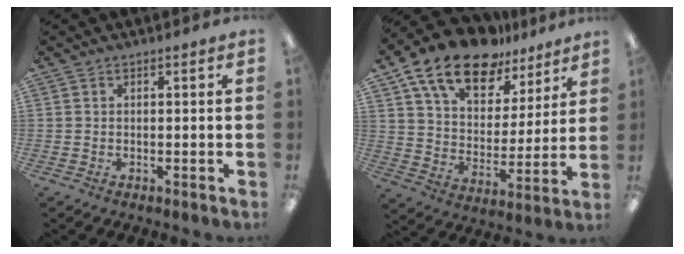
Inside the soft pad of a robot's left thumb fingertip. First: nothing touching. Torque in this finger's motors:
{"motor_torque": [1.09, 1.73, 1.61, -1.15, 0.35]}